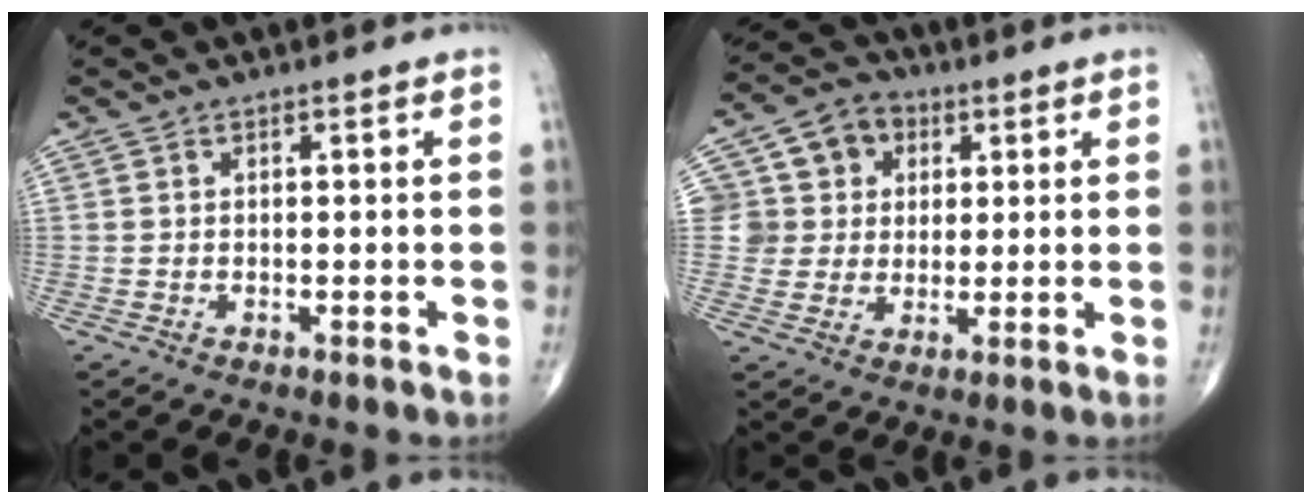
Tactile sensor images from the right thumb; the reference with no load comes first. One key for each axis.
{"total": 9.9, "fx": 2.8, "fy": 9.0, "fz": 2.9, "tx": -0.015, "ty": 0.009, "tz": 0.043}